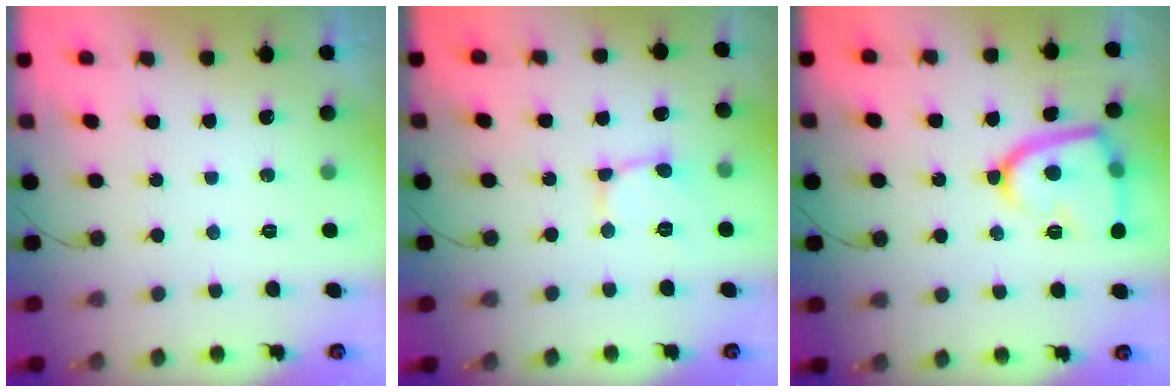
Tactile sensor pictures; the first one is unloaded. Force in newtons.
{"total": 2.7, "press": 2.7, "slide": 0.2}
{"total": 15.5, "press": 15.4, "slide": 1.3}